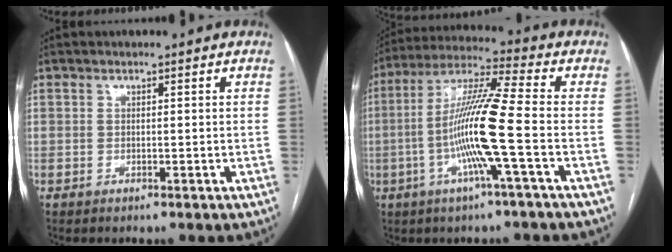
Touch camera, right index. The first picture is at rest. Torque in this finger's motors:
{"motor_torque": [2.14, 0.00, 1.05, 0.21]}